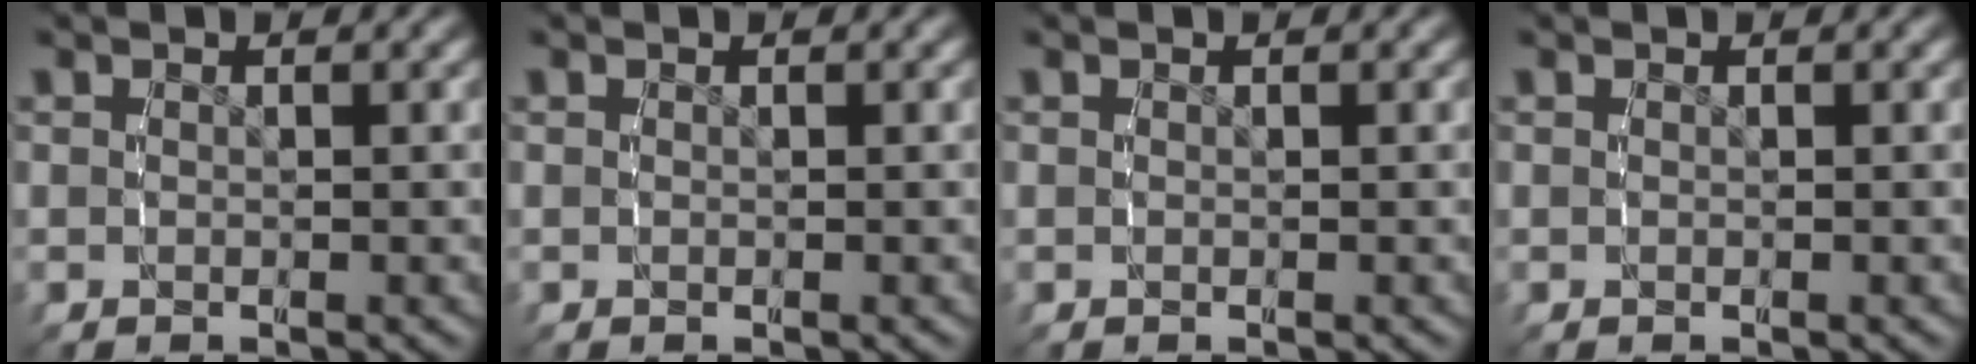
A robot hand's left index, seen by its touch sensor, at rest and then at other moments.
{"total": 0.0}
{"total": 0.0}
{"total": 0.0}